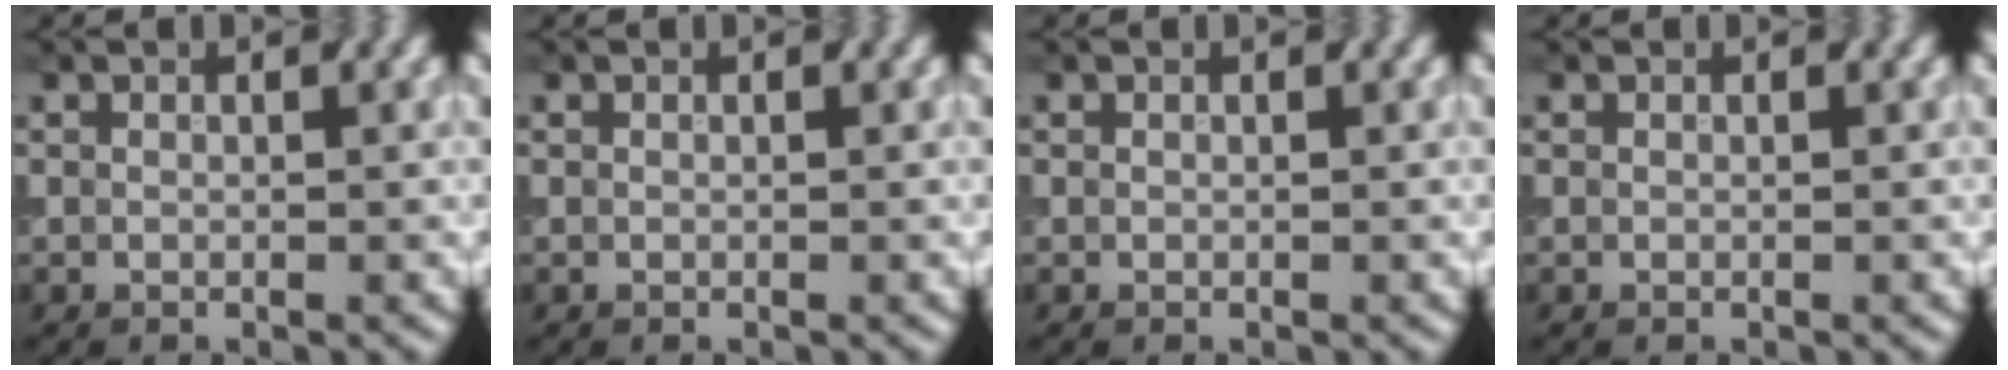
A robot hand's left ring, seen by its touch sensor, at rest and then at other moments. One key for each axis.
{"total": 0.0}
{"total": 0.0}
{"total": 0.0}